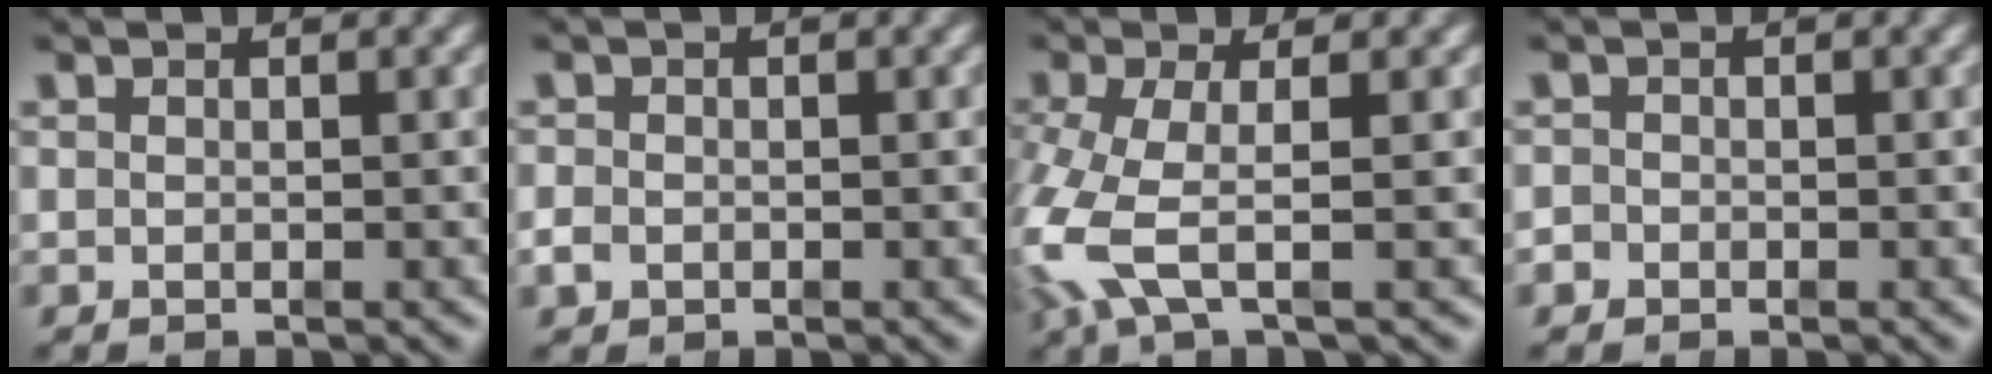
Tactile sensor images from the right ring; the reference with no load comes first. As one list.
[{"total": 1.1, "force": [-0.8, 0.8, 0.3], "torque": [-0.011, -0.004, -0.012]}, {"total": 5.0, "force": [-1.1, 2.5, 4.3], "torque": [-0.129, -0.025, -0.007]}, {"total": 1.1, "force": [-0.9, 0.6, -0.3], "torque": [0.007, -0.004, -0.018]}]